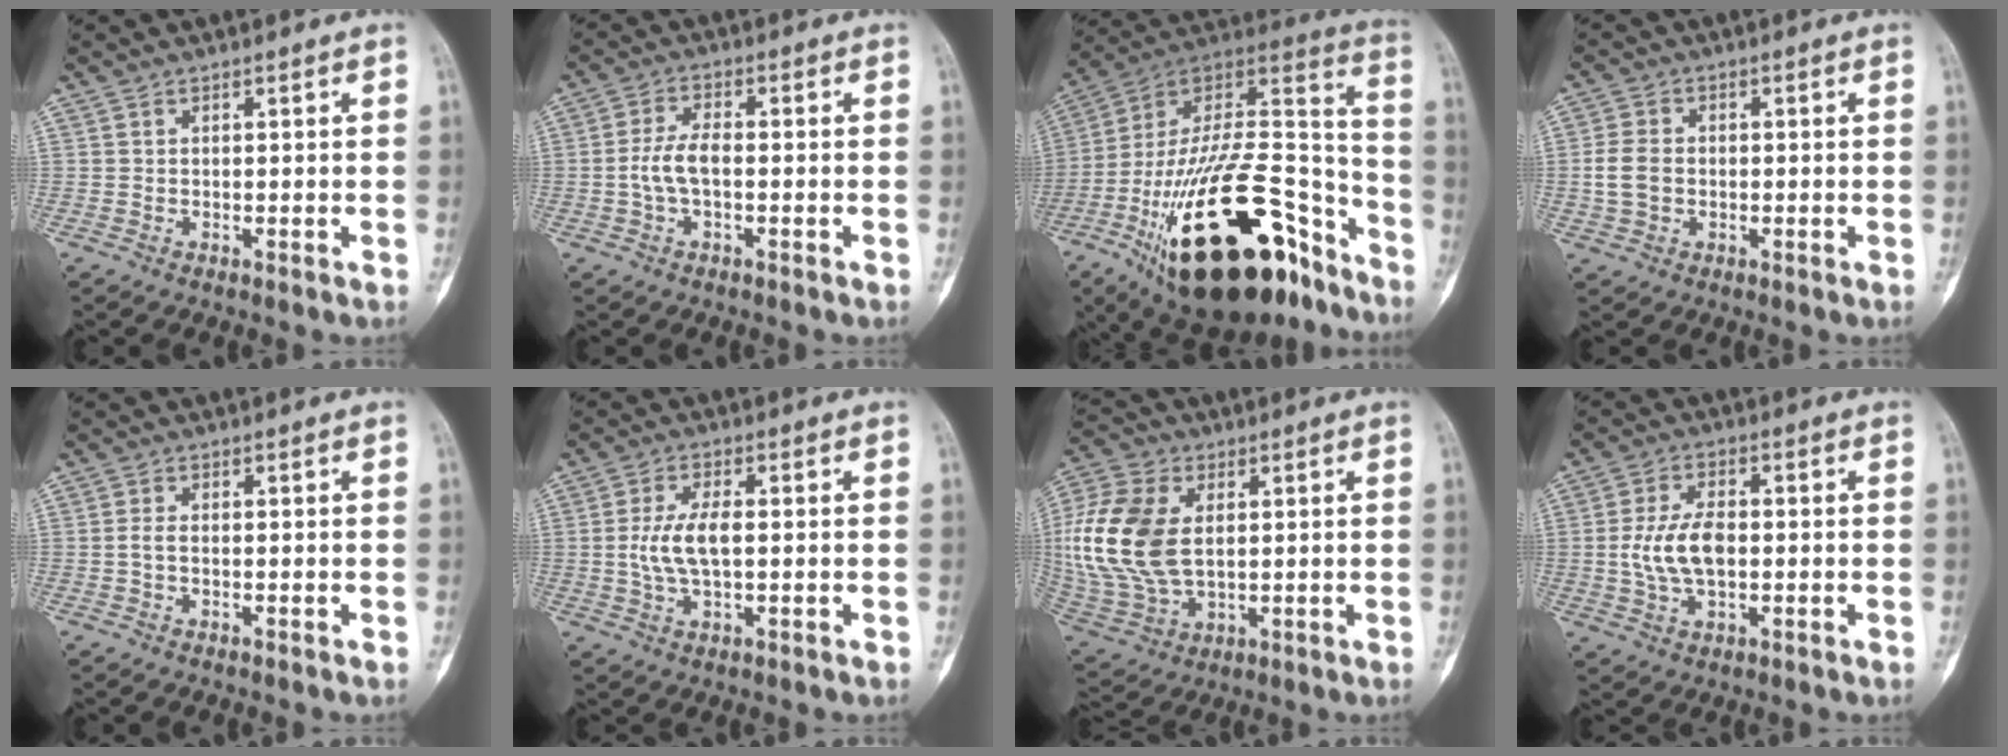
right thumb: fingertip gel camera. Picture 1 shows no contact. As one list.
[{"total": 5.1, "force": [-0.8, 2.3, 4.5], "torque": [-0.095, 0.017, -0.020]}, {"total": 37.8, "force": [-20.5, 15.9, 27.5], "torque": [-0.423, 0.075, -0.330]}, {"total": 4.9, "force": [-0.4, 3.7, 3.1], "torque": [-0.062, 0.010, -0.009]}, {"total": 1.4, "force": [-0.2, 0.7, 1.2], "torque": [-0.026, 0.001, -0.005]}, {"total": 7.0, "force": [0.0, 3.0, 6.3], "torque": [-0.133, 0.006, -0.003]}, {"total": 19.1, "force": [2.2, 12.1, 14.6], "torque": [-0.322, -0.005, 0.047]}, {"total": 8.7, "force": [-0.4, 4.8, 7.3], "torque": [-0.147, 0.008, -0.007]}]